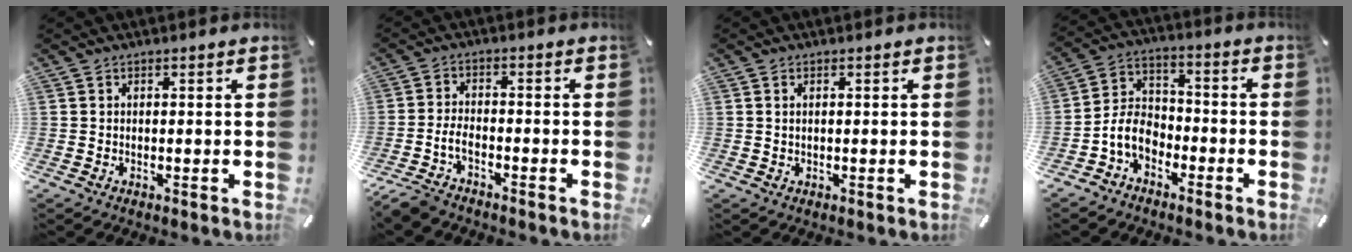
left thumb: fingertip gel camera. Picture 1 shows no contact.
{"total": 4.8, "force": [-3.5, 1.9, 2.7], "torque": [-0.072, 0.008, -0.069]}
{"total": 0.7, "force": [0.2, 0.3, 0.6], "torque": [-0.014, 0.002, 0.002]}
{"total": 8.1, "force": [-4.6, 5.8, 3.4], "torque": [-0.081, 0.023, -0.089]}